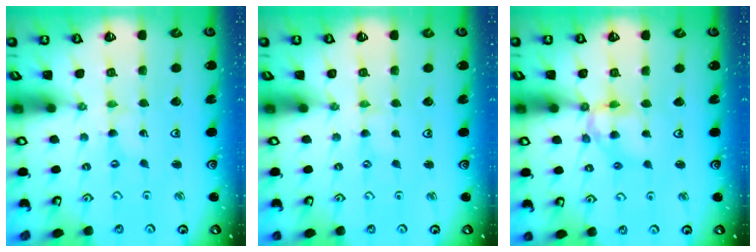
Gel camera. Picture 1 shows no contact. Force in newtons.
{"total": 1.3, "press": 1.3, "slide": 0.3}
{"total": 9.3, "press": 9.3, "slide": 1.2}